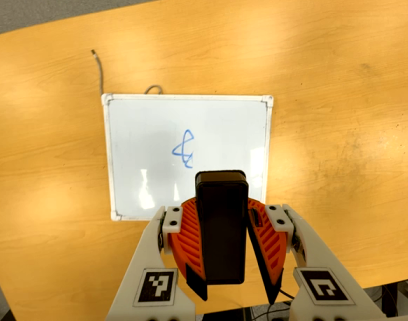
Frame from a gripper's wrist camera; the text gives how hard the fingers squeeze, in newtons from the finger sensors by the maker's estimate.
{"total": 9.0, "left": 8.8, "right": 9.1}